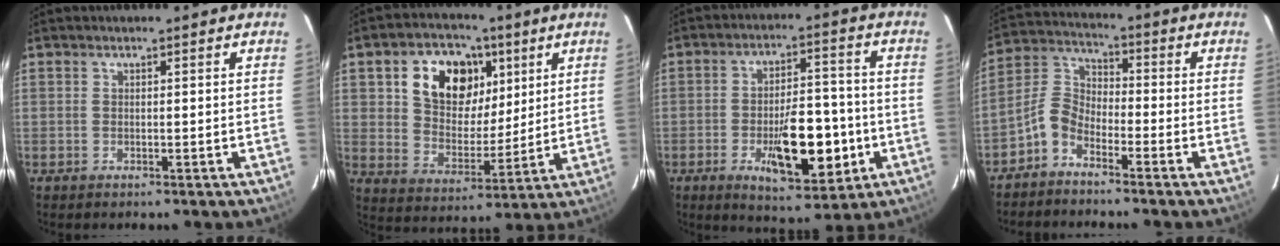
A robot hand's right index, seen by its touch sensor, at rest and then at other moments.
{"total": 14.9, "force": [6.1, 10.4, 8.7], "torque": [-0.168, 0.025, 0.111]}
{"total": 14.3, "force": [-4.5, 5.9, 12.2], "torque": [-0.203, 0.004, -0.053]}
{"total": 5.8, "force": [-4.0, 2.9, 3.0], "torque": [-0.072, 0.022, -0.090]}